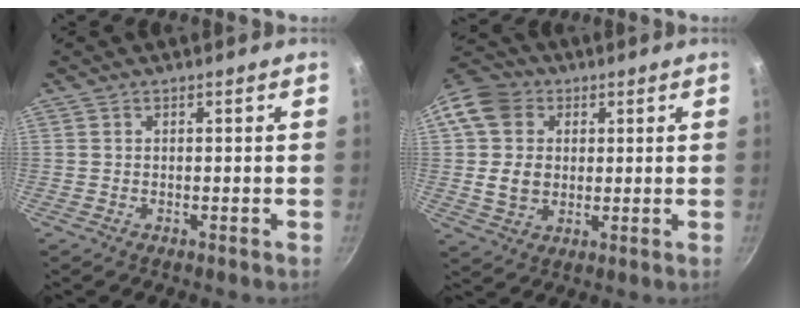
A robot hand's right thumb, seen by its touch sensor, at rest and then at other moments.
{"total": 12.3, "force": [2.6, 10.2, 6.4], "torque": [-0.094, 0.007, 0.039]}